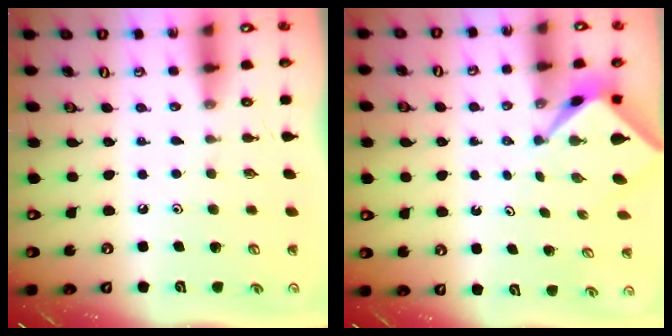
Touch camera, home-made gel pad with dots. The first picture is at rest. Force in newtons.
{"total": 2.3, "press": 2.3, "slide": 0.3}